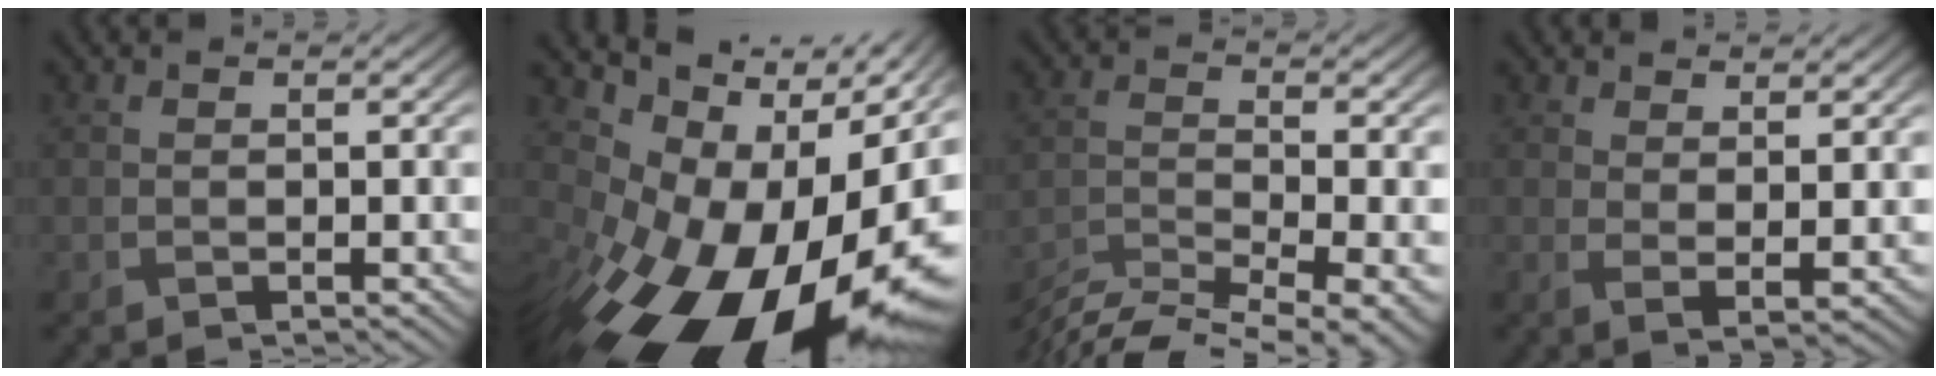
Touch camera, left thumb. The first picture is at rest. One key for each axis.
{"total": 18.2, "fx": -2.2, "fy": 11.2, "fz": 14.2, "tx": -0.230, "ty": -0.036, "tz": -0.025}
{"total": 9.0, "fx": -7.3, "fy": 1.9, "fz": 4.9, "tx": -0.106, "ty": -0.010, "tz": -0.127}
{"total": 2.4, "fx": 2.1, "fy": 0.1, "fz": 1.2, "tx": -0.030, "ty": -0.004, "tz": 0.039}